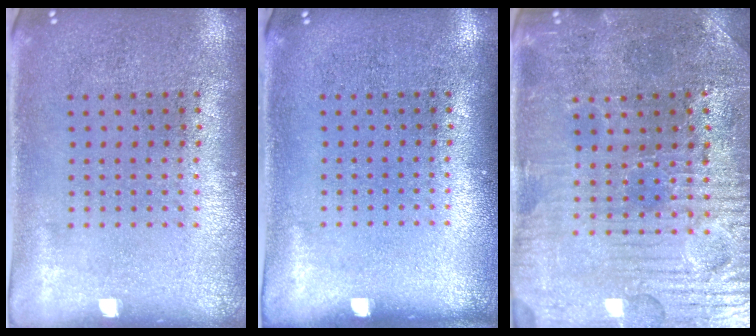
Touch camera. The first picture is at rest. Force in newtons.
{"total": 0.0}
{"total": 3.7, "press": 3.7, "slide": 0.6}